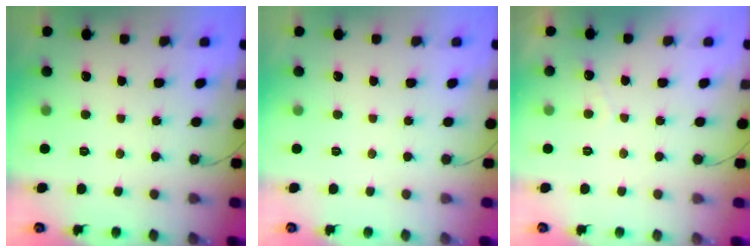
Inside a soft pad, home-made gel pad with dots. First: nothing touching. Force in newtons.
{"total": 0.0}
{"total": 2.5, "press": 2.5, "slide": 0.1}